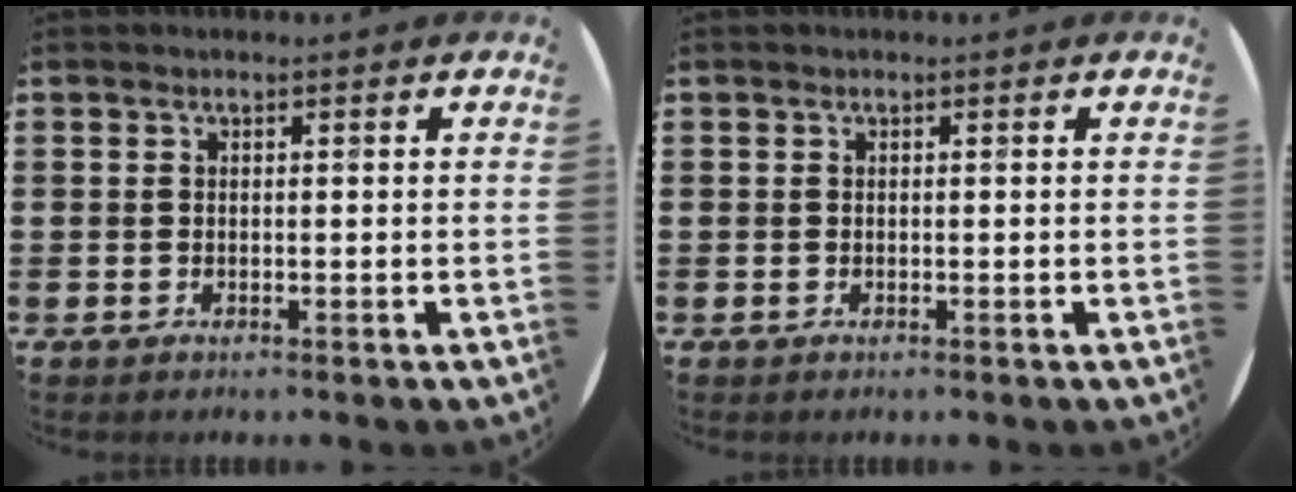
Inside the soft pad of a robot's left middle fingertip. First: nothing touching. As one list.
[{"total": 0.0}]